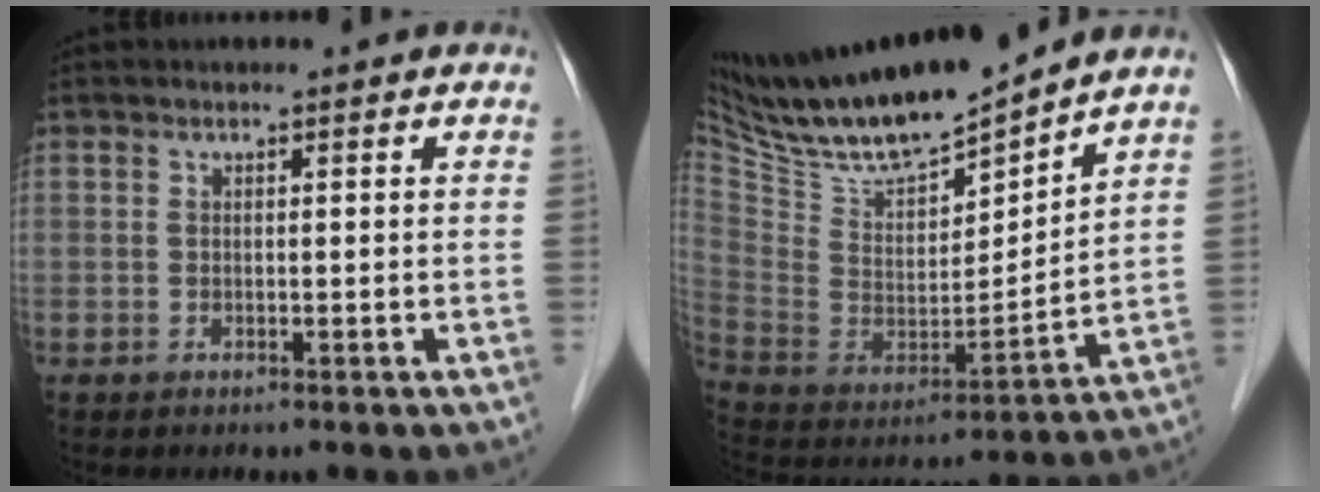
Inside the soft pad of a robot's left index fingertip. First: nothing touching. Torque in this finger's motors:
{"motor_torque": [0.00, -0.37, 0.26, 0.06]}